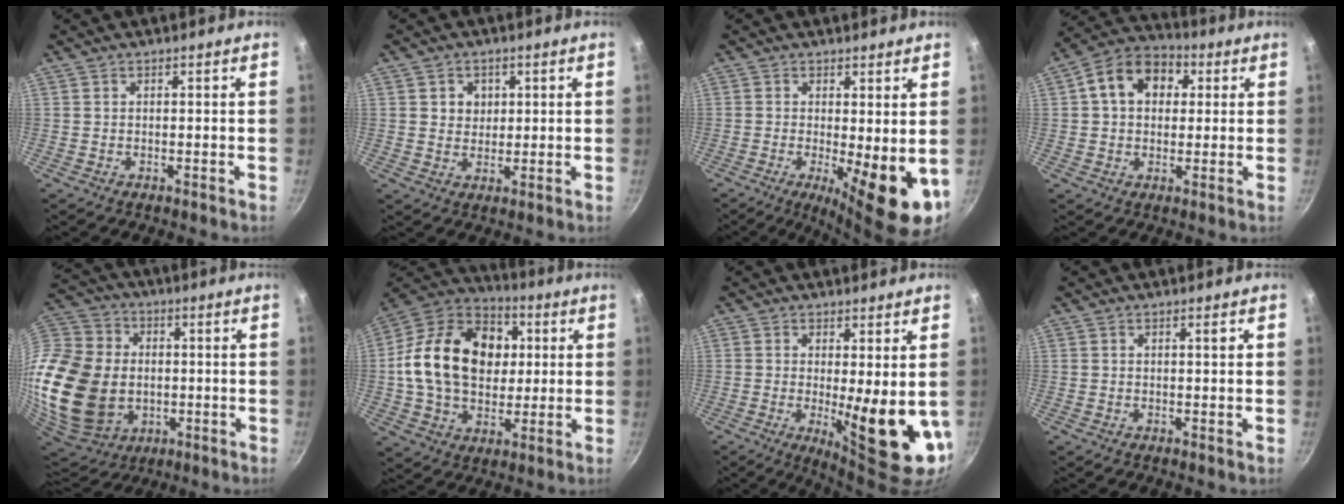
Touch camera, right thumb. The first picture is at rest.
{"total": 4.1, "force": [1.1, 3.7, 1.4], "torque": [0.000, -0.003, 0.018]}
{"total": 10.8, "force": [-1.4, 3.3, 10.2], "torque": [-0.126, -0.011, -0.010]}
{"total": 12.3, "force": [2.9, 9.3, 7.6], "torque": [-0.095, 0.023, 0.029]}
{"total": 33.0, "force": [-2.2, 25.3, 21.2], "torque": [-0.487, 0.010, -0.020]}
{"total": 23.1, "force": [2.8, 17.1, 15.4], "torque": [-0.230, 0.024, 0.040]}
{"total": 12.2, "force": [-0.5, 3.2, 11.7], "torque": [-0.146, -0.026, 0.004]}
{"total": 1.3, "force": [0.4, 0.3, 1.2], "torque": [-0.012, 0.002, 0.005]}